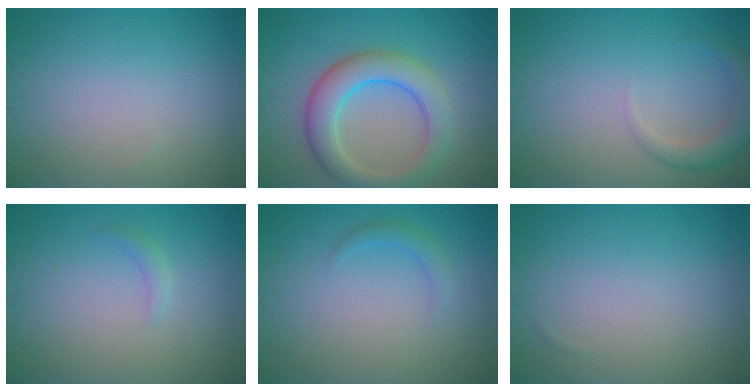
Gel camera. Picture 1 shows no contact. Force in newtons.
{"total": 5.9, "press": 5.9, "slide": 0.2}
{"total": 2.8, "press": 2.8, "slide": 0.3}
{"total": 0.9, "press": 0.9, "slide": 0.1}
{"total": 1.3, "press": 1.3, "slide": 0.1}
{"total": 0.0}